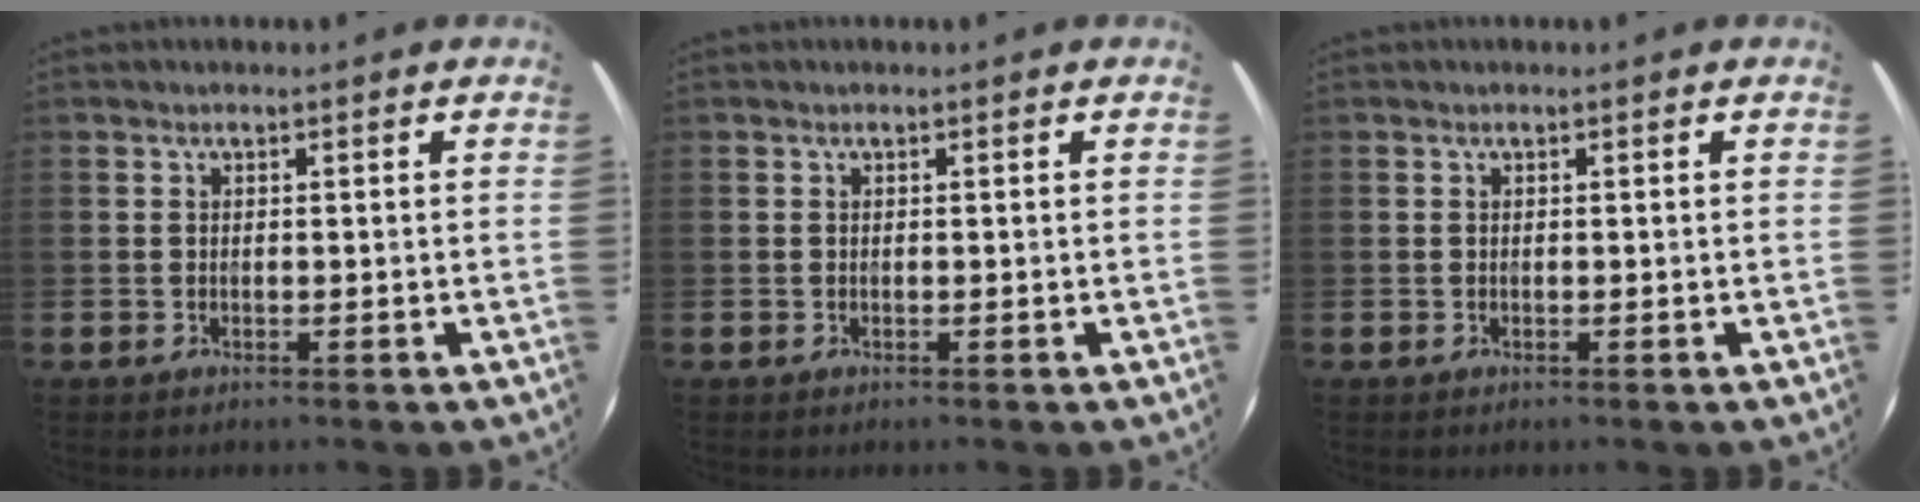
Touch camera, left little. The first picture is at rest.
{"total": 0.0}
{"total": 0.0}